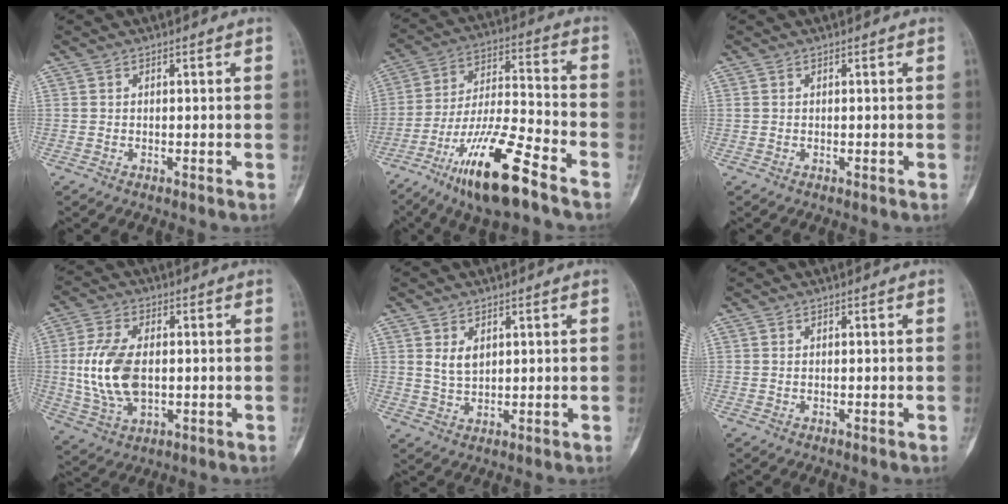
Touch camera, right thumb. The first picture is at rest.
{"total": 16.4, "force": [-10.1, 3.2, 12.5], "torque": [-0.237, 0.050, -0.181]}
{"total": 0.0}
{"total": 12.6, "force": [0.0, 7.3, 10.3], "torque": [-0.209, -0.002, 0.007]}
{"total": 3.4, "force": [1.4, 2.1, 2.4], "torque": [-0.034, -0.012, 0.030]}
{"total": 0.0}